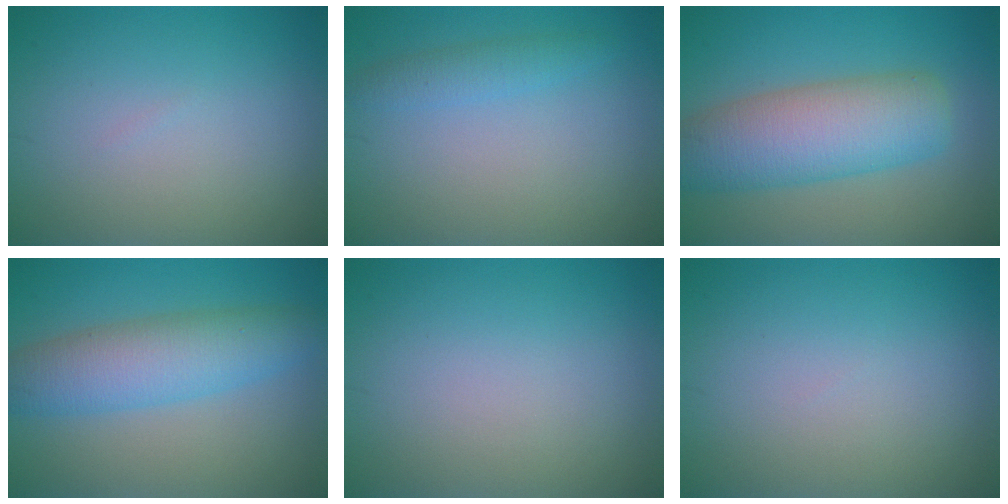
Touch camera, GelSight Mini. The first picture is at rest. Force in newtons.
{"total": 1.7, "press": 1.7, "slide": 0.0}
{"total": 8.1, "press": 8.1, "slide": 0.2}
{"total": 6.0, "press": 6.0, "slide": 0.1}
{"total": 0.0}
{"total": 0.0}